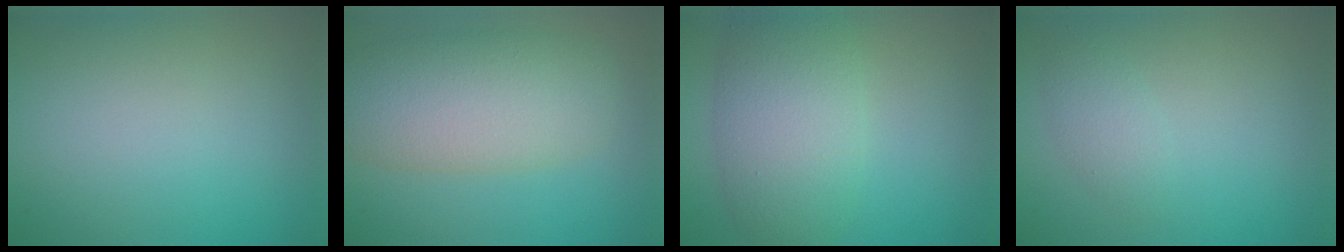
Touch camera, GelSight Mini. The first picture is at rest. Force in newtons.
{"total": 7.5, "press": 7.4, "slide": 0.7}
{"total": 6.5, "press": 6.5, "slide": 0.3}
{"total": 1.7, "press": 1.7, "slide": 0.1}